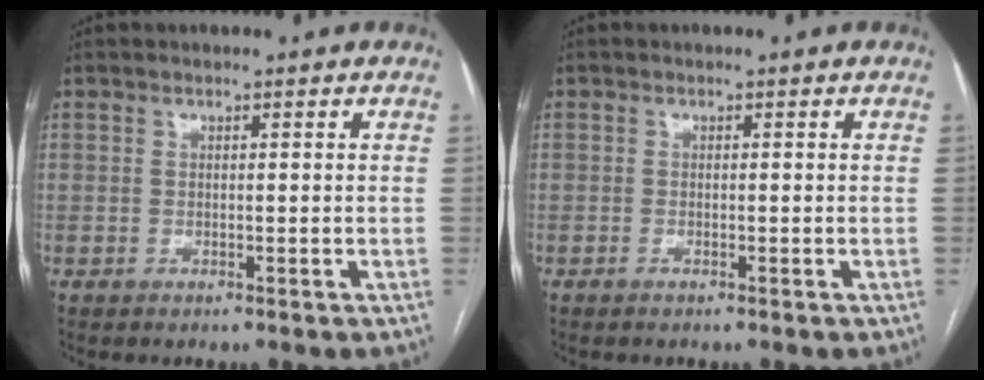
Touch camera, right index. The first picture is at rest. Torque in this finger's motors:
{"motor_torque": [-0.01, 0.00, -0.03, -0.02]}